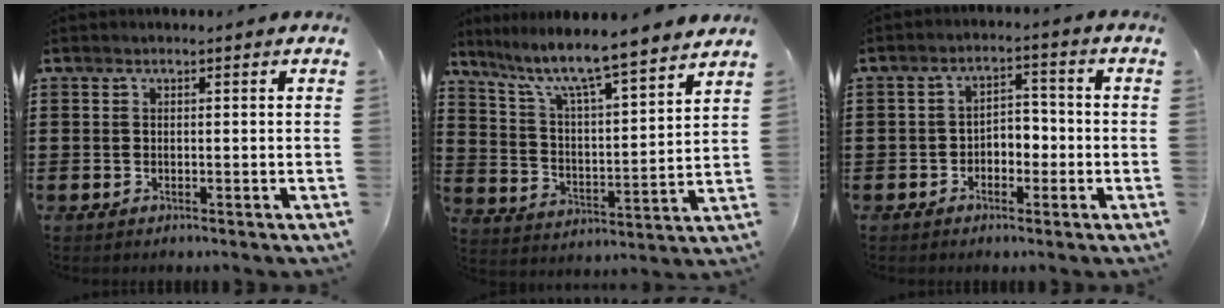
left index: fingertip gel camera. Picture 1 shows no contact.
{"total": 7.5, "force": [6.6, 0.2, 3.5], "torque": [-0.098, -0.050, 0.106]}
{"total": 3.2, "force": [-1.9, 2.1, 1.5], "torque": [-0.034, 0.010, -0.042]}